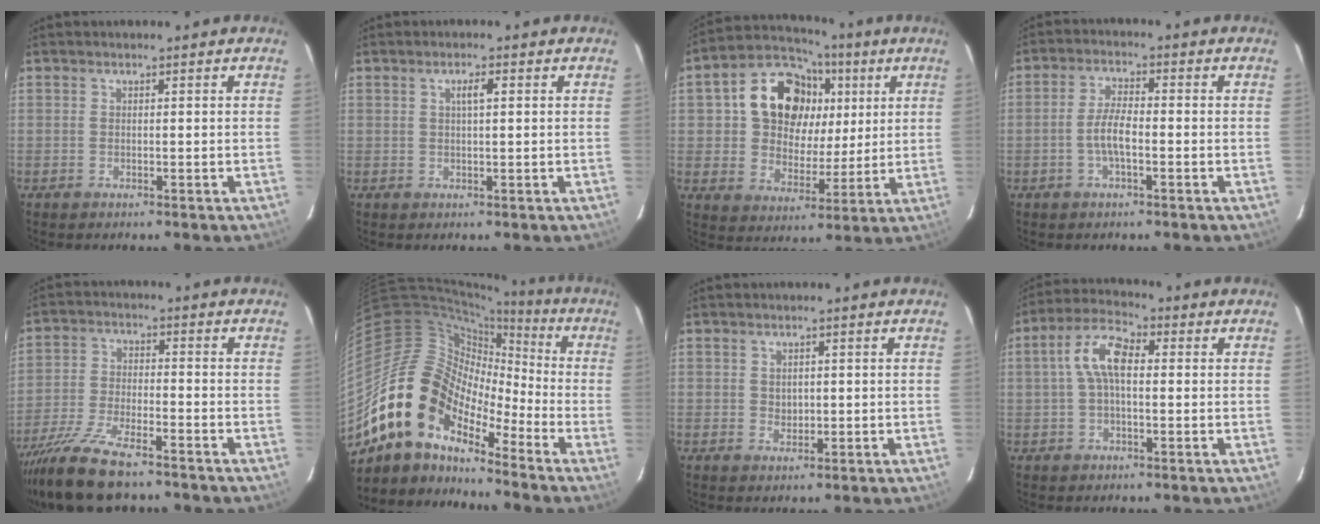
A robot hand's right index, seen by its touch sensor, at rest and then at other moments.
{"total": 2.0, "force": [0.7, 0.4, 1.8], "torque": [-0.033, 0.005, 0.011]}
{"total": 16.5, "force": [5.2, 12.8, 9.0], "torque": [-0.203, 0.050, 0.093]}
{"total": 4.8, "force": [-1.5, 1.4, 4.3], "torque": [-0.088, 0.004, -0.029]}
{"total": 13.3, "force": [-10.7, 3.3, 7.2], "torque": [-0.161, -0.033, -0.198]}
{"total": 15.4, "force": [-10.9, 8.1, 7.2], "torque": [-0.128, 0.012, -0.220]}
{"total": 1.8, "force": [0.3, 1.6, 0.7], "torque": [-0.006, 0.001, 0.008]}
{"total": 7.6, "force": [0.7, 3.5, 6.7], "torque": [-0.140, 0.024, 0.010]}